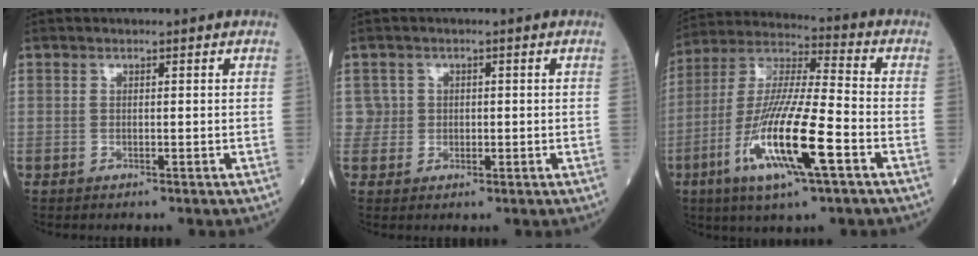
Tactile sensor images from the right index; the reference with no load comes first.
{"total": 2.5, "force": [0.5, 2.5, -0.2], "torque": [0.018, 0.006, 0.004]}
{"total": 17.0, "force": [-6.2, 1.6, 15.8], "torque": [-0.317, -0.019, -0.114]}